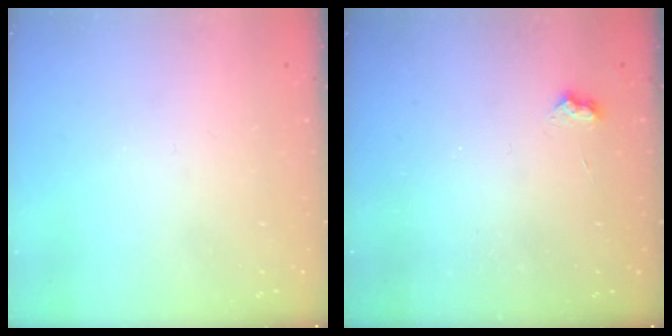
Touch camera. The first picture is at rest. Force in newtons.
{"total": 4.0, "press": 3.9, "slide": 0.5}